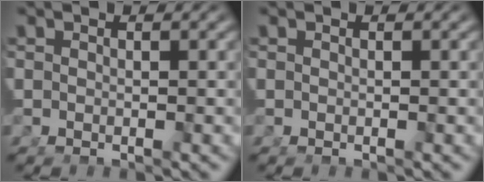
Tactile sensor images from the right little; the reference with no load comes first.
{"total": 0.0}